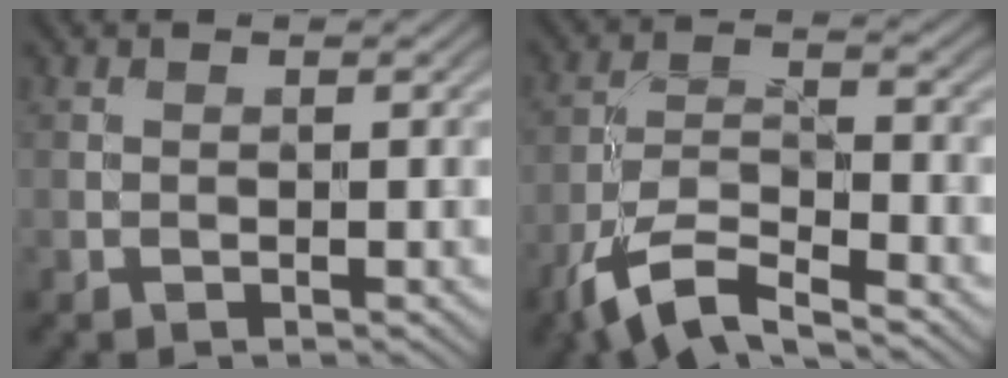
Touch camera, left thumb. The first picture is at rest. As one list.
[{"total": 8.6, "force": [-6.0, 2.6, 5.5], "torque": [-0.111, -0.010, -0.127]}]